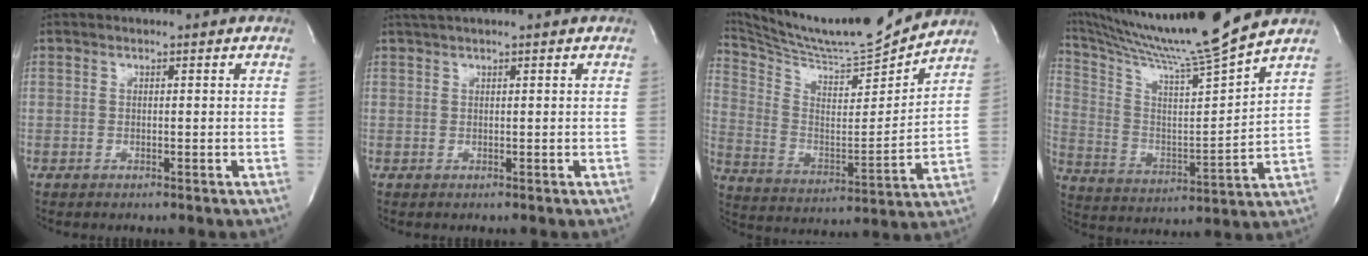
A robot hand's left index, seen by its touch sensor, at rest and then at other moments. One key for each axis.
{"total": 2.5, "fx": 2.1, "fy": -0.4, "fz": 1.4, "tx": -0.021, "ty": 0.027, "tz": 0.041}
{"total": 19.2, "fx": 18.2, "fy": 0.5, "fz": 6.2, "tx": -0.131, "ty": -0.036, "tz": 0.297}
{"total": 17.8, "fx": 16.0, "fy": -3.0, "fz": 7.2, "tx": -0.146, "ty": -0.047, "tz": 0.267}